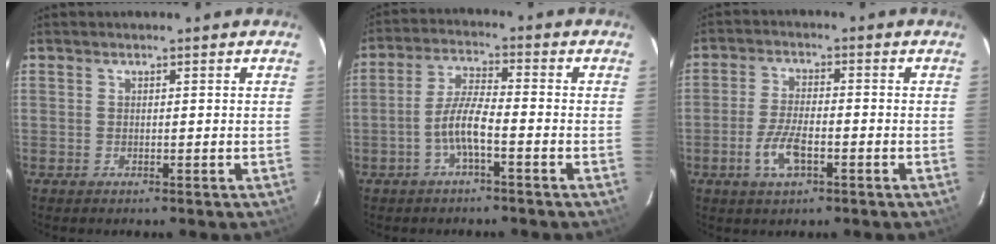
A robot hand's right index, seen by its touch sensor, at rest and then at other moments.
{"total": 5.7, "force": [-2.6, 0.8, 5.0], "torque": [-0.109, 0.010, -0.049]}
{"total": 6.5, "force": [-2.8, 2.5, 5.3], "torque": [-0.116, -0.002, -0.053]}